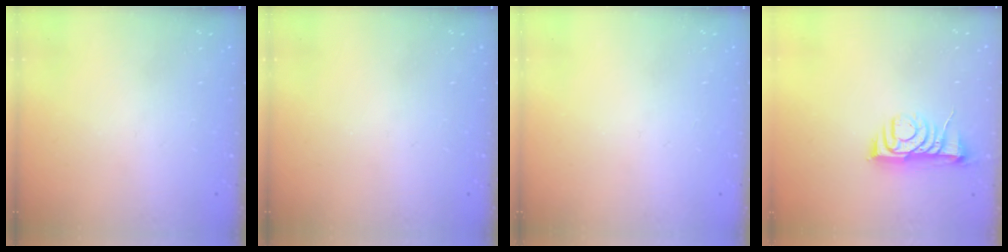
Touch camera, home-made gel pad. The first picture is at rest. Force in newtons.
{"total": 0.0}
{"total": 0.0}
{"total": 8.3, "press": 8.2, "slide": 0.9}